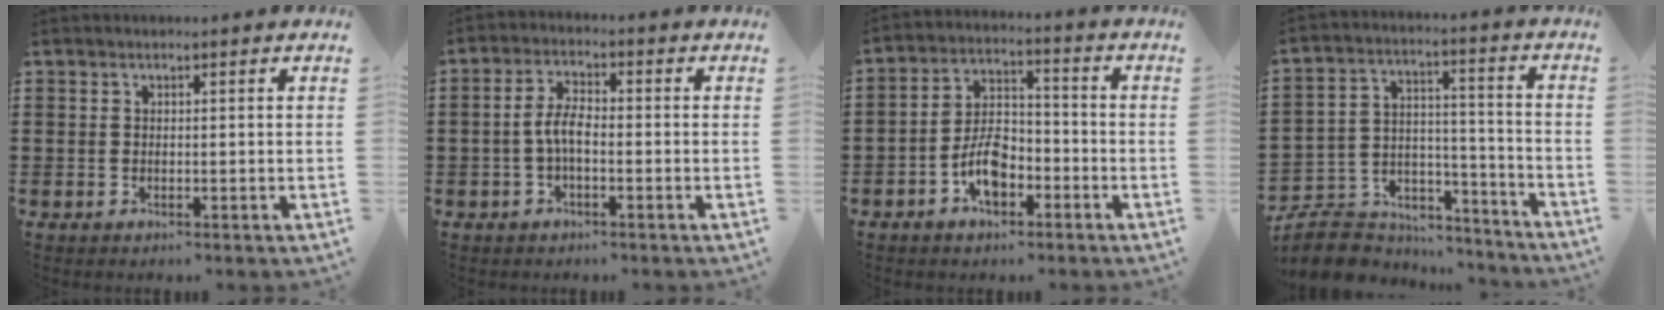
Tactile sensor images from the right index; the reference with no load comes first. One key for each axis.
{"total": 4.4, "fx": -1.0, "fy": 1.8, "fz": 4.0, "tx": -0.099, "ty": -0.002, "tz": -0.027}
{"total": 7.1, "fx": -3.2, "fy": 3.9, "fz": 5.0, "tx": -0.111, "ty": 0.006, "tz": -0.064}
{"total": 8.0, "fx": -6.9, "fy": 3.7, "fz": 1.5, "tx": -0.046, "ty": 0.010, "tz": -0.133}